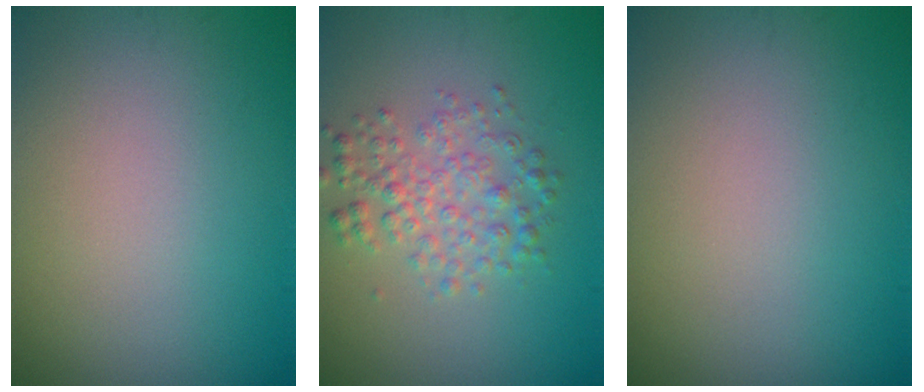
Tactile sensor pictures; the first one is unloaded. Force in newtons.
{"total": 3.1, "press": 3.1, "slide": 0.0}
{"total": 0.0}